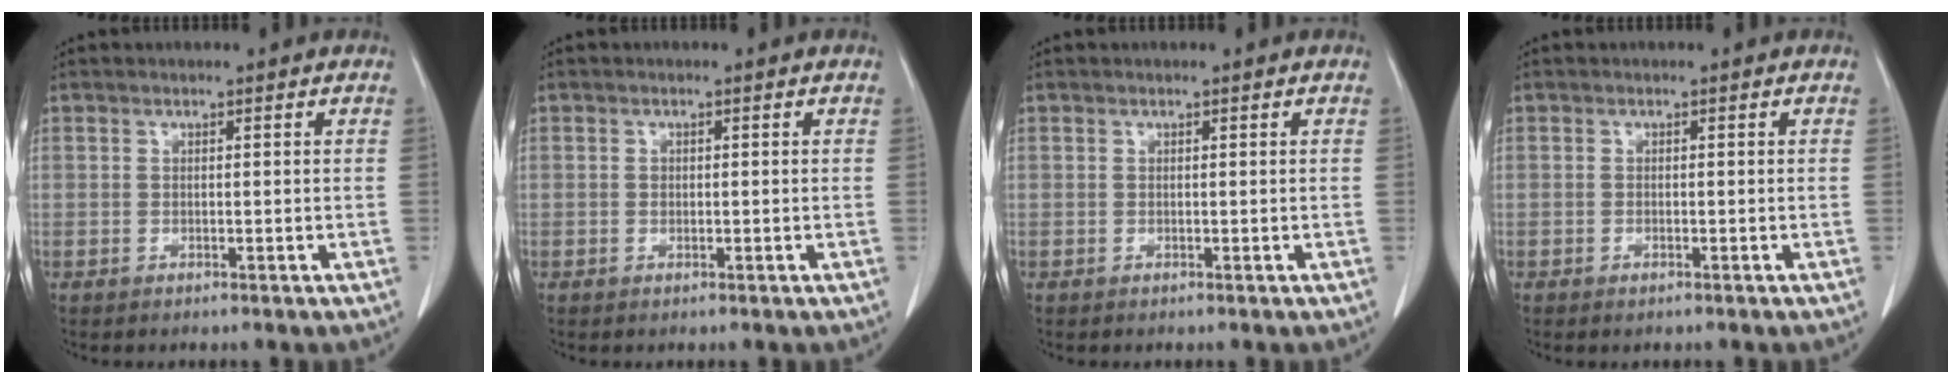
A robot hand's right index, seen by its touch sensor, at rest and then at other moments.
{"total": 0.7, "force": [0.0, 0.6, 0.3], "torque": [-0.004, 0.002, 0.000]}
{"total": 0.0}
{"total": 0.6, "force": [-0.4, 0.2, 0.3], "torque": [-0.012, -0.002, -0.003]}